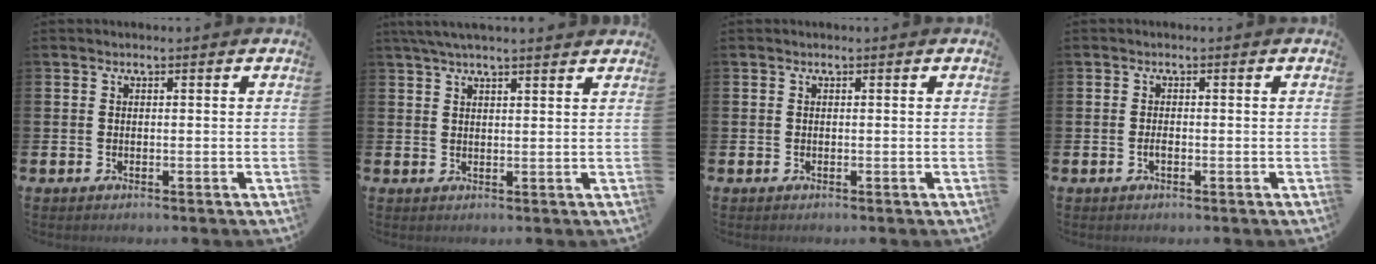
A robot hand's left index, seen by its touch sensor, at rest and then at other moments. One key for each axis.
{"total": 3.7, "fx": 3.2, "fy": 0.2, "fz": 1.7, "tx": -0.040, "ty": -0.003, "tz": 0.060}
{"total": 0.0}
{"total": 1.1, "fx": -0.5, "fy": 0.4, "fz": 0.9, "tx": -0.023, "ty": 0.002, "tz": -0.008}